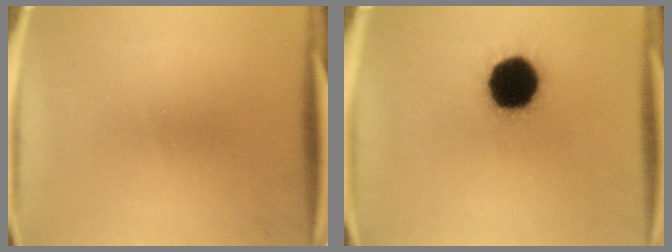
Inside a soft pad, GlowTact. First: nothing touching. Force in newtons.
{"total": 18.4}